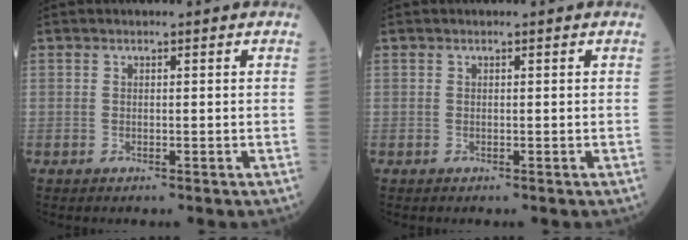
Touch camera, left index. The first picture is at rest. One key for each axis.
{"total": 0.0}